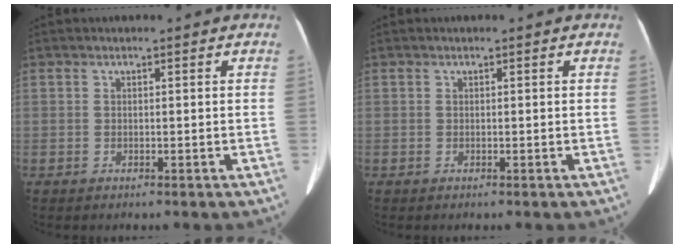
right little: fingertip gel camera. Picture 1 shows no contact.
{"total": 0.0}